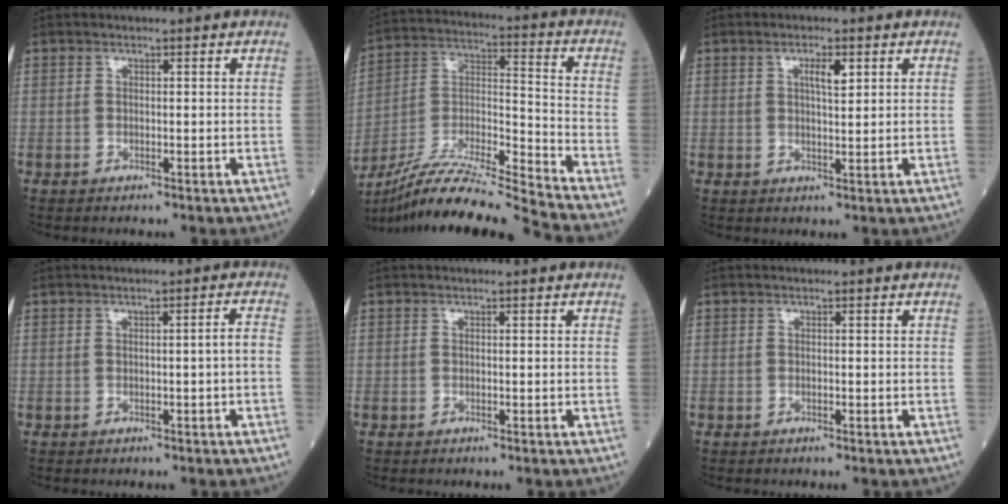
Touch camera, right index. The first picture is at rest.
{"total": 18.3, "force": [-16.7, -2.3, 7.1], "torque": [-0.130, -0.001, -0.303]}
{"total": 3.0, "force": [1.3, 0.7, 2.7], "torque": [-0.047, 0.001, 0.021]}
{"total": 1.6, "force": [-0.5, -0.2, 1.5], "torque": [-0.022, 0.000, -0.006]}
{"total": 0.0}
{"total": 0.0}